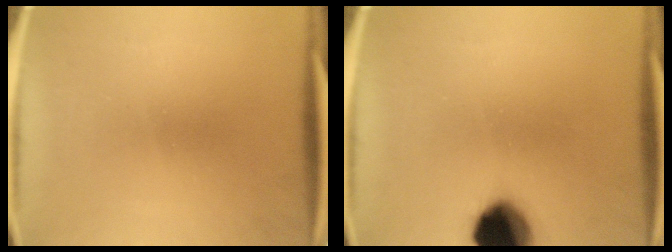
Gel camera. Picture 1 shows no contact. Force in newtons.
{"total": 14.6}